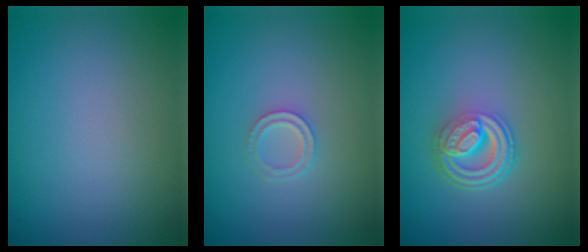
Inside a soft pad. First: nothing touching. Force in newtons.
{"total": 1.4, "press": 1.4, "slide": 0.3}
{"total": 4.6, "press": 3.3, "slide": 3.2}